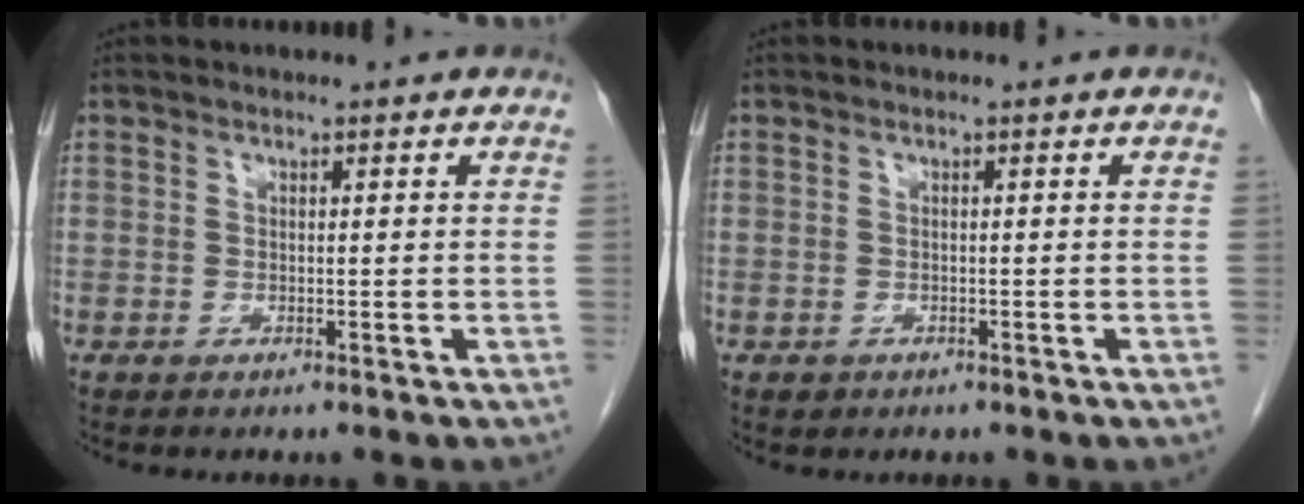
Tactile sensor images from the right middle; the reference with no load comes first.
{"total": 0.9, "force": [-0.5, 0.7, 0.1], "torque": [-0.006, 0.002, -0.005]}